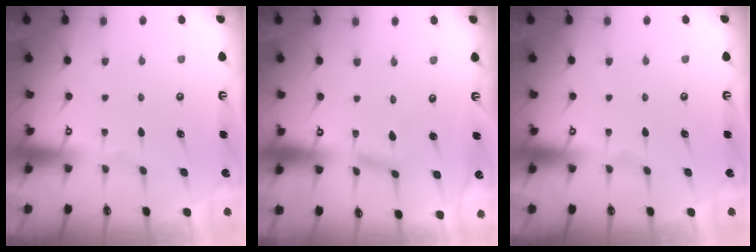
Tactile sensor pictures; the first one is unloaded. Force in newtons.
{"total": 2.7, "press": 2.7, "slide": 0.1}
{"total": 0.0}